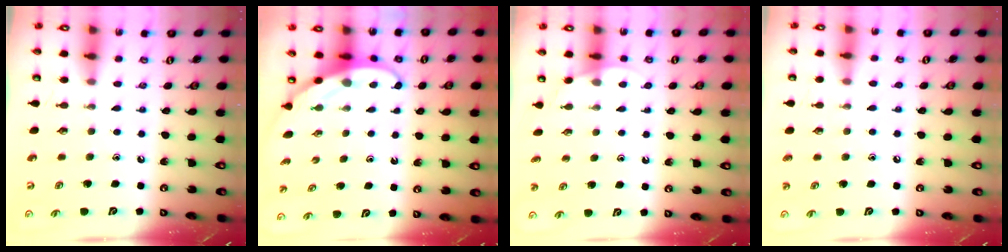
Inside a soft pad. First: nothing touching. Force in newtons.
{"total": 4.0, "press": 3.9, "slide": 0.3}
{"total": 2.9, "press": 2.9, "slide": 0.2}
{"total": 2.3, "press": 2.3, "slide": 0.2}